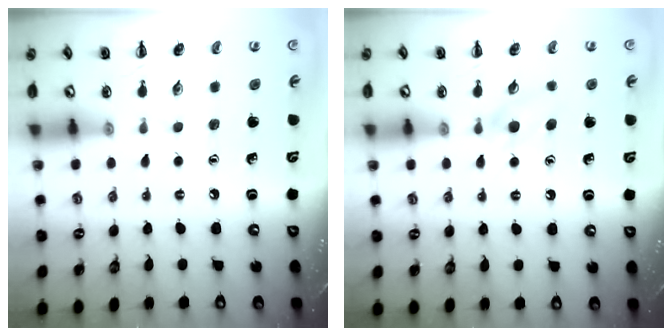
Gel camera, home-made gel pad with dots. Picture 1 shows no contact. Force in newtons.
{"total": 4.6, "press": 4.3, "slide": 1.6}